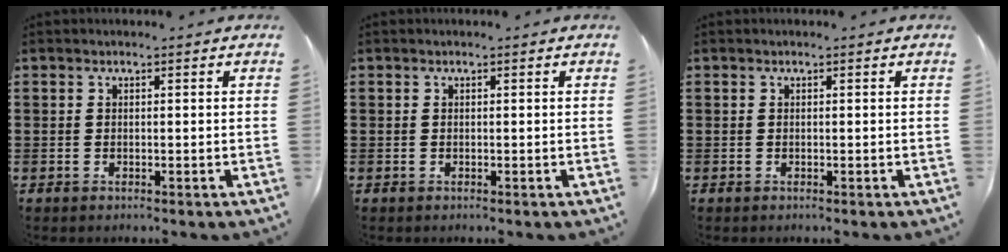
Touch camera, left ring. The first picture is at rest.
{"total": 0.0}
{"total": 0.0}